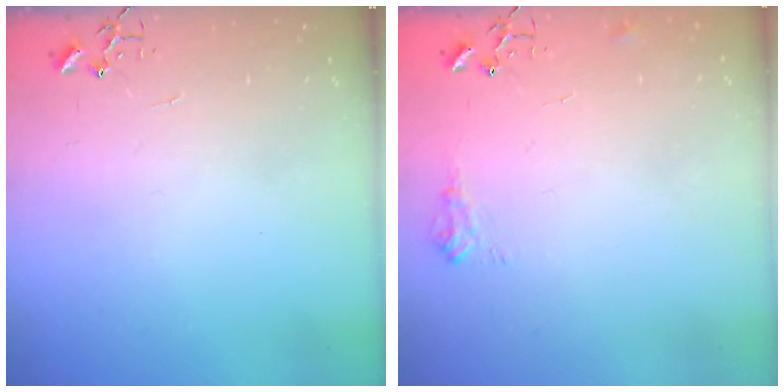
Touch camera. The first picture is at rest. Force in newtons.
{"total": 7.3, "press": 7.3, "slide": 1.0}